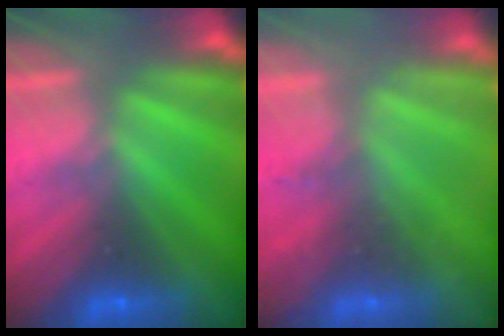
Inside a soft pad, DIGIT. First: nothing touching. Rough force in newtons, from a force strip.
{"total": 2.2}